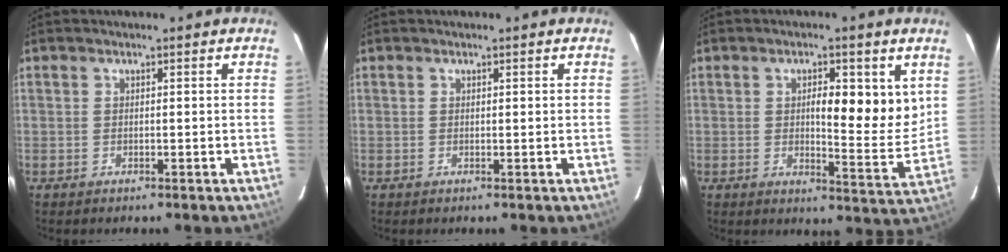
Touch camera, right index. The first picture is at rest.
{"total": 0.0}
{"total": 9.2, "force": [2.6, 2.7, 8.4], "torque": [-0.111, -0.008, 0.037]}